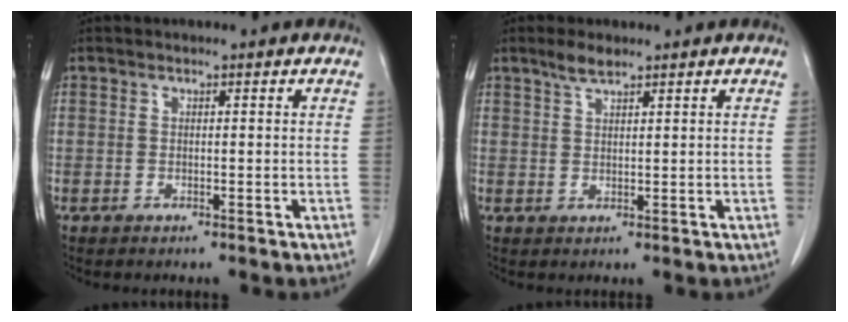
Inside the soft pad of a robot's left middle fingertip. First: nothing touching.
{"total": 2.6, "force": [2.1, 0.4, 1.5], "torque": [-0.037, 0.003, 0.042]}